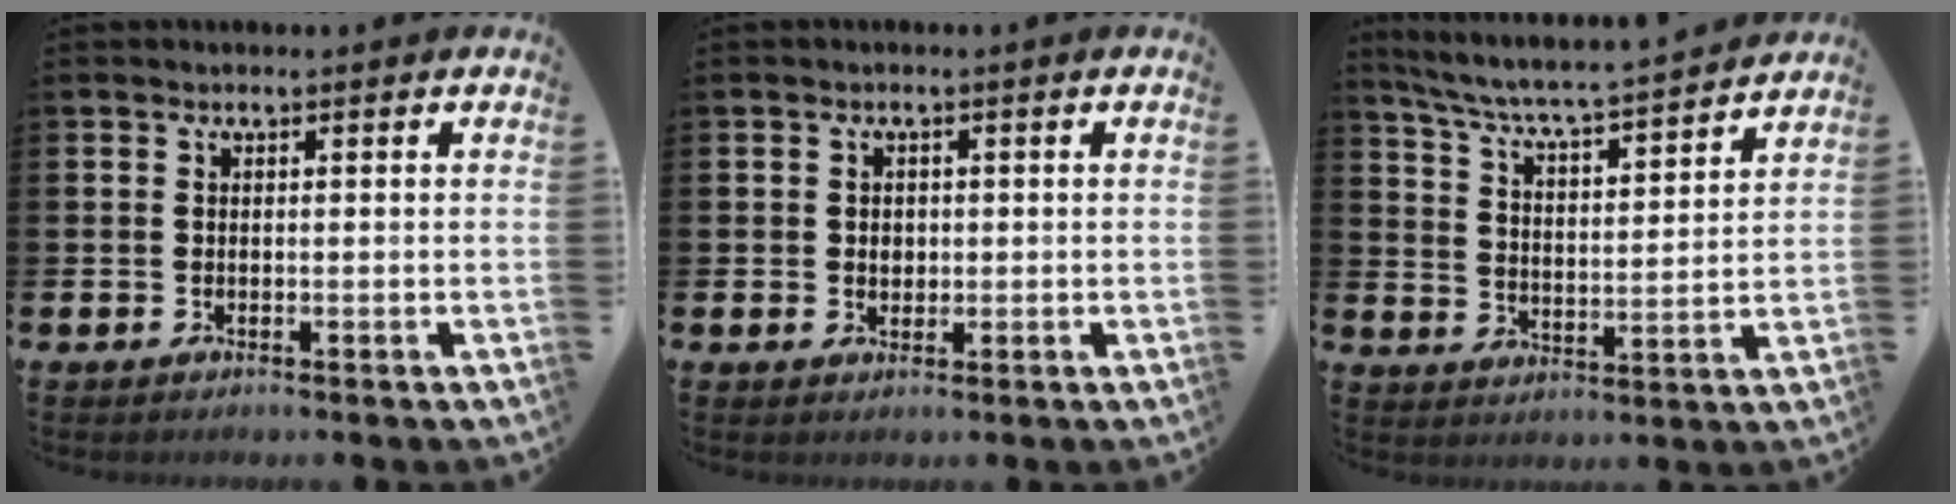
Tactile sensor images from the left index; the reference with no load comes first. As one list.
[{"total": 1.5, "force": [0.4, 1.3, 0.7], "torque": [0.004, 0.002, 0.001]}, {"total": 6.0, "force": [5.8, -0.1, 1.8], "torque": [-0.065, -0.050, 0.093]}]